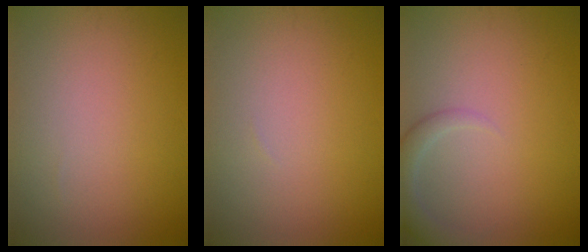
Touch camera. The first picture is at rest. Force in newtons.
{"total": 0.0}
{"total": 2.3, "press": 2.3, "slide": 0.3}